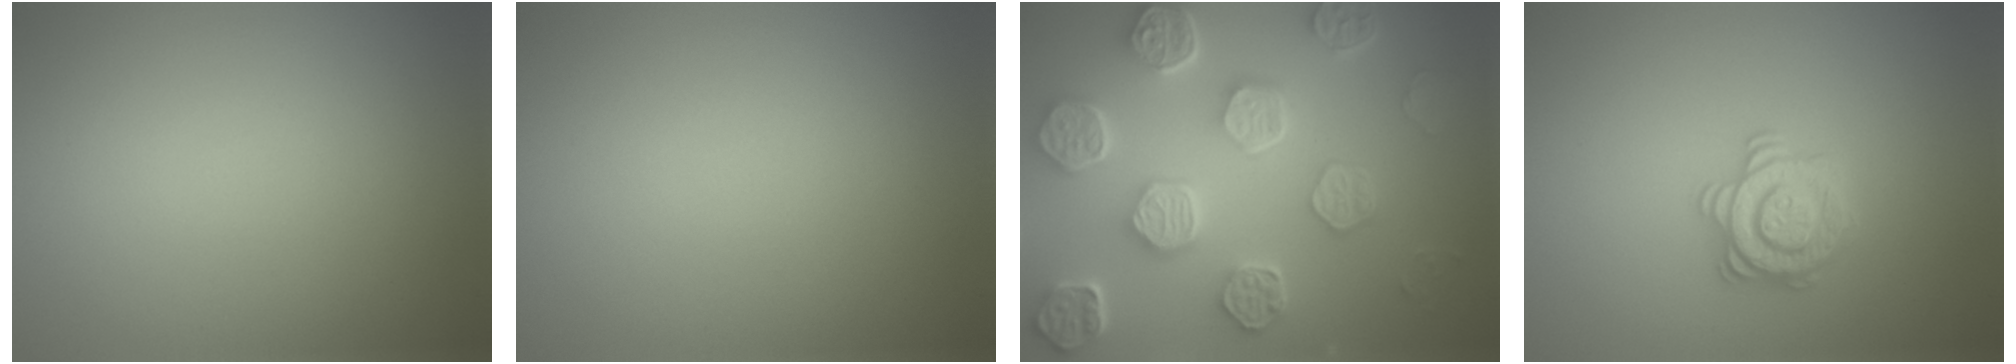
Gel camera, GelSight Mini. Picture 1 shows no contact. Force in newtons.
{"total": 0.0}
{"total": 8.5, "press": 6.5, "slide": 5.5}
{"total": 2.8, "press": 2.7, "slide": 0.5}